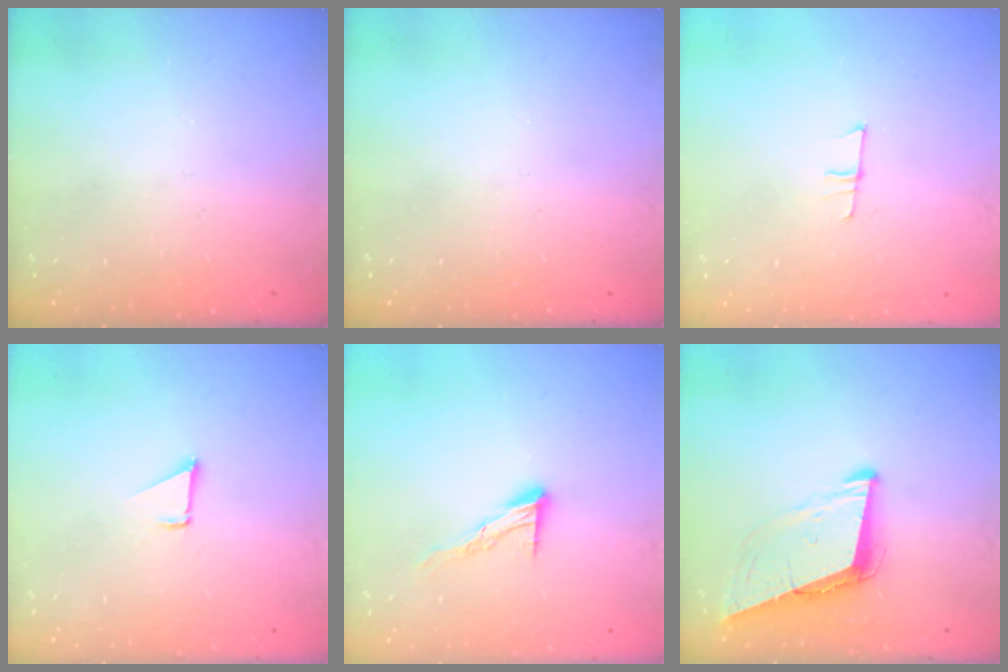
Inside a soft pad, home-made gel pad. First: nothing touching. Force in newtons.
{"total": 0.0}
{"total": 5.3, "press": 5.3, "slide": 0.4}
{"total": 1.1, "press": 1.1, "slide": 0.1}
{"total": 8.7, "press": 8.7, "slide": 0.7}
{"total": 9.0, "press": 8.1, "slide": 3.8}